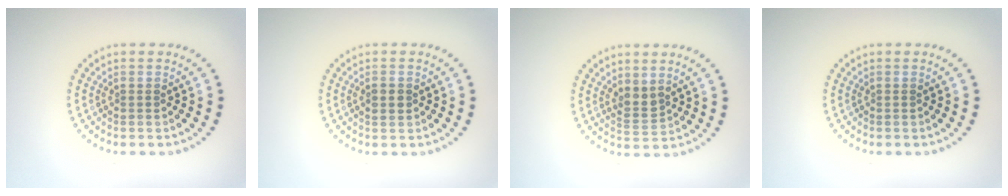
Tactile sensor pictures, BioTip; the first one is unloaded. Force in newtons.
{"total": 1.2, "press": 1.2, "slide": 0.2}
{"total": 1.8, "press": 1.6, "slide": 1.0}
{"total": 0.0}